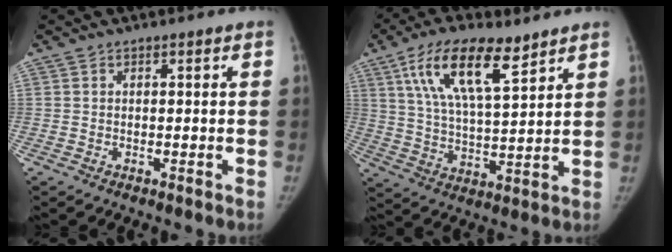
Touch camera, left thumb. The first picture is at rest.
{"total": 14.8, "force": [8.2, 5.3, 11.1], "torque": [-0.184, -0.026, 0.153]}